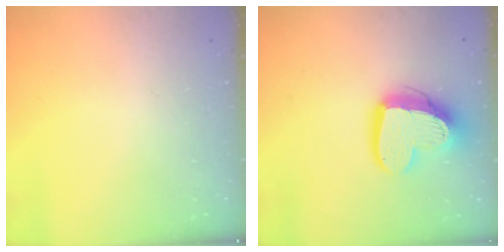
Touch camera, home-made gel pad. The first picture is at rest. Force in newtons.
{"total": 15.6, "press": 15.5, "slide": 1.6}